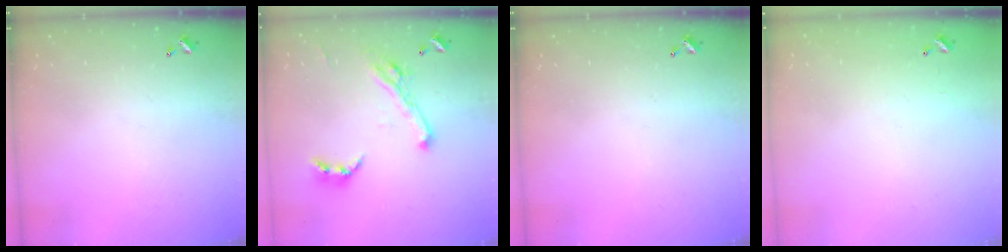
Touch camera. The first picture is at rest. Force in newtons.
{"total": 7.2, "press": 7.1, "slide": 1.1}
{"total": 0.0}
{"total": 8.0, "press": 8.0, "slide": 0.5}